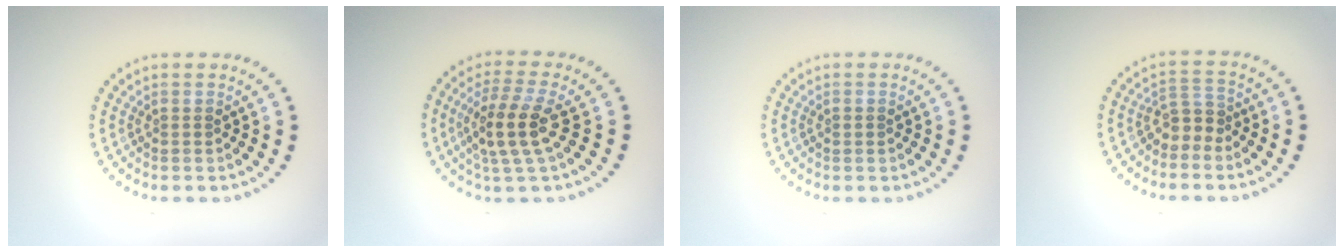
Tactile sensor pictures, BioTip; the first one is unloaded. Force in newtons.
{"total": 4.3, "press": 3.8, "slide": 1.9}
{"total": 0.6, "press": 0.6, "slide": 0.0}
{"total": 2.2, "press": 1.7, "slide": 1.4}